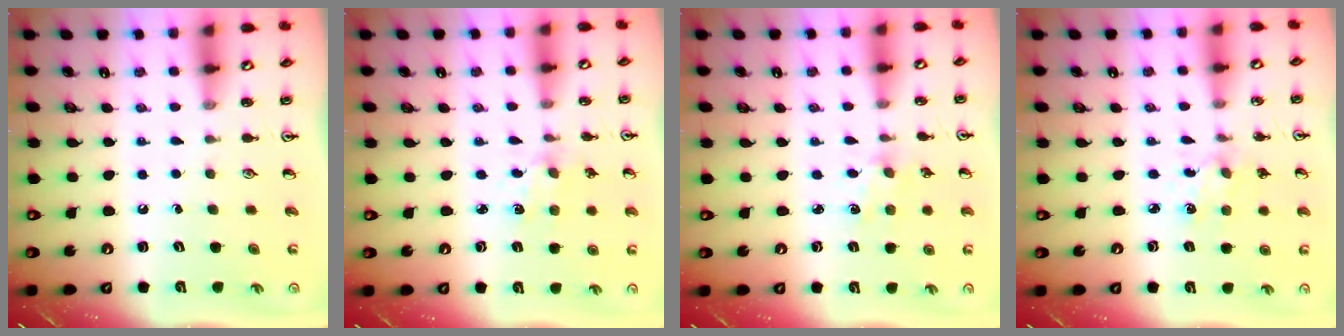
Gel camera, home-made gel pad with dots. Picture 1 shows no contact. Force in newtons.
{"total": 1.8, "press": 1.8, "slide": 0.4}
{"total": 2.1, "press": 2.0, "slide": 0.3}
{"total": 2.5, "press": 2.4, "slide": 0.6}